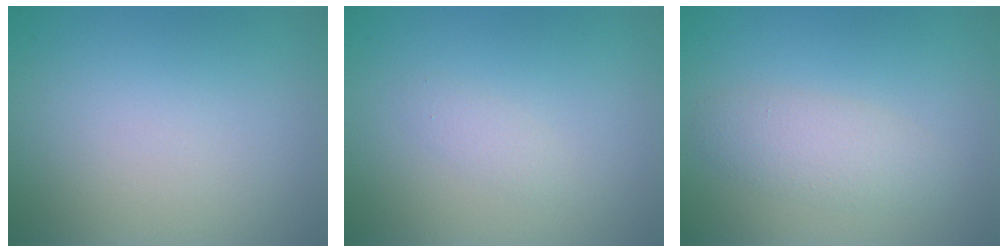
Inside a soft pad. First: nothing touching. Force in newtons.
{"total": 1.0, "press": 1.0, "slide": 0.0}
{"total": 2.8, "press": 2.8, "slide": 0.1}